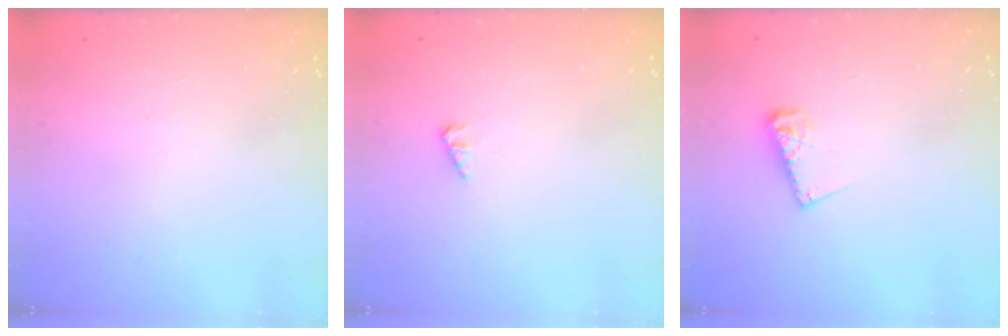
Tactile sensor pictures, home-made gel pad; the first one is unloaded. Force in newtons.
{"total": 2.4, "press": 2.4, "slide": 0.2}
{"total": 7.3, "press": 7.3, "slide": 0.4}